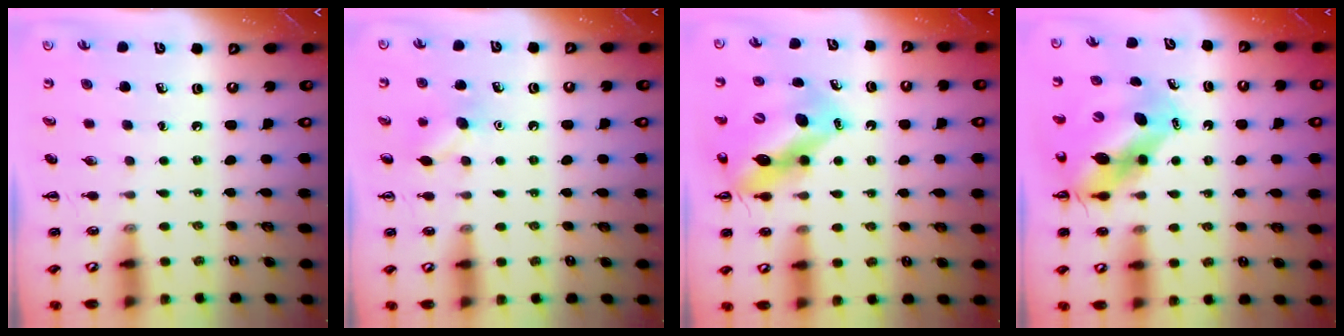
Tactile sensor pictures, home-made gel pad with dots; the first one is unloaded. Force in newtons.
{"total": 7.5, "press": 7.3, "slide": 1.7}
{"total": 13.4, "press": 12.8, "slide": 3.8}
{"total": 10.6, "press": 10.2, "slide": 3.0}